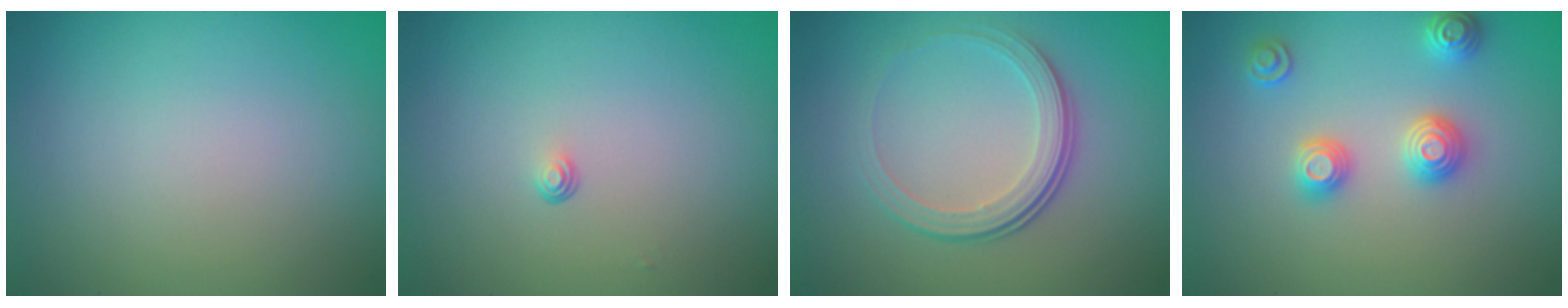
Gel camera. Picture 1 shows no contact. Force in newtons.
{"total": 0.6, "press": 0.3, "slide": 0.5}
{"total": 3.9, "press": 2.7, "slide": 2.9}
{"total": 2.9, "press": 2.9, "slide": 0.2}